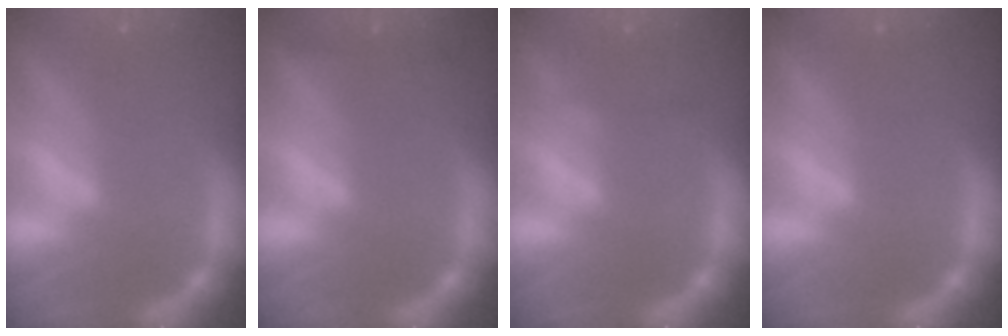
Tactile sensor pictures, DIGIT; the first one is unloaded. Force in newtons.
{"total": 1.4}
{"total": 0.9}
{"total": 0.0}